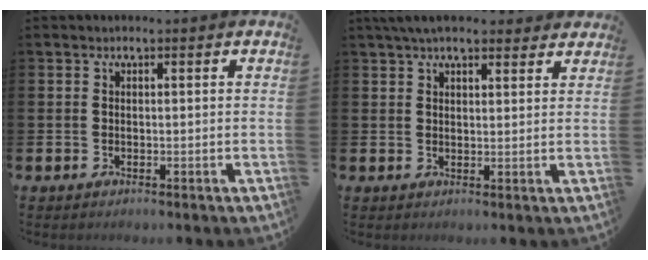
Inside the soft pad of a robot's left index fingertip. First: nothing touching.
{"total": 4.5, "force": [4.0, 1.4, 1.6], "torque": [-0.028, -0.012, 0.073]}